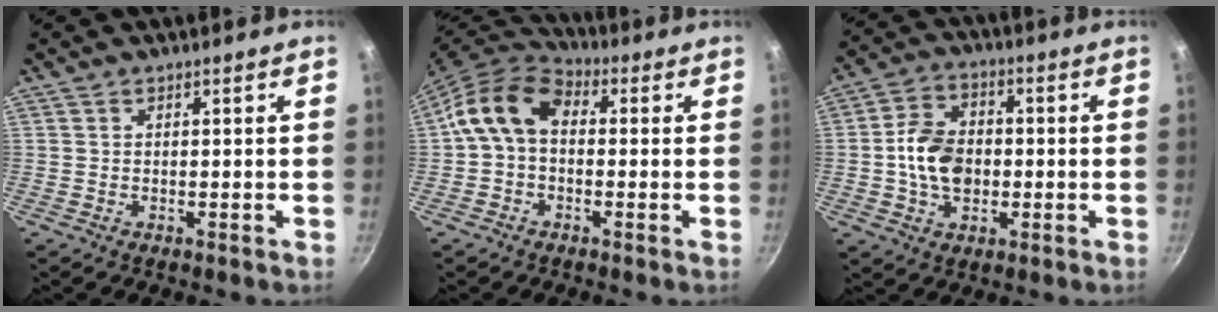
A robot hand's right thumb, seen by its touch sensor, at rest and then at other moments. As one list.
[{"total": 11.2, "force": [0.4, 7.8, 8.0], "torque": [-0.139, 0.032, -0.009]}, {"total": 10.7, "force": [-0.8, 7.6, 7.4], "torque": [-0.114, 0.015, -0.020]}]